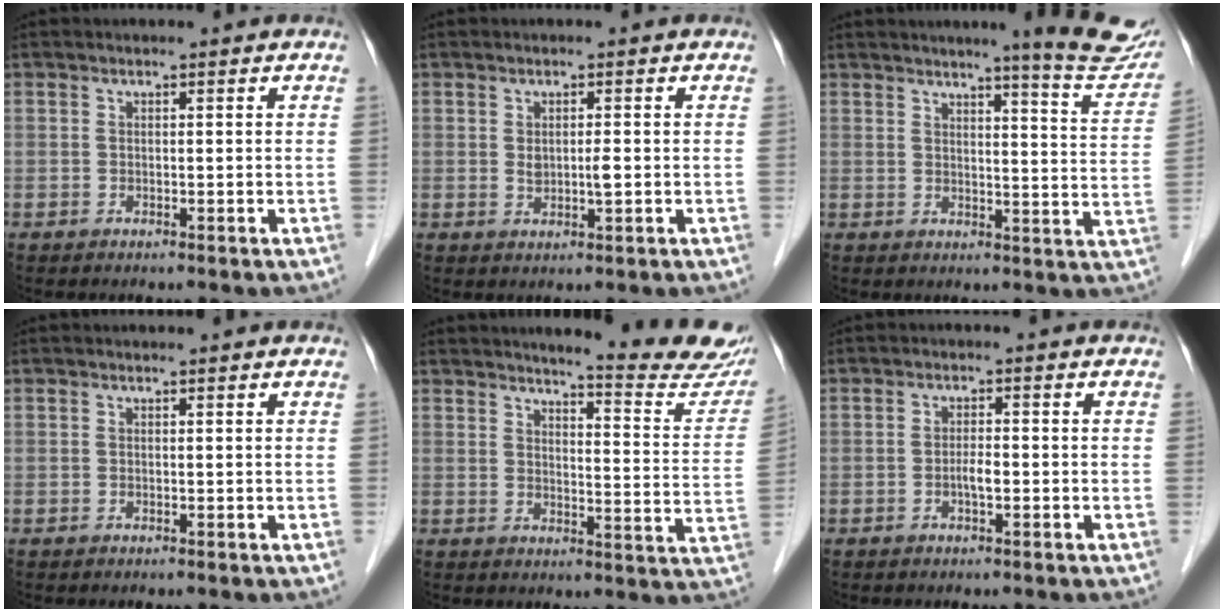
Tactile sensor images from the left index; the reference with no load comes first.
{"total": 2.1, "force": [0.0, 0.6, 2.0], "torque": [-0.036, -0.003, 0.004]}
{"total": 11.4, "force": [9.7, 0.2, 6.0], "torque": [-0.060, -0.026, 0.097]}
{"total": 0.6, "force": [0.6, 0.0, 0.1], "torque": [-0.007, 0.001, 0.003]}
{"total": 15.0, "force": [14.1, 0.1, 5.3], "torque": [-0.063, -0.082, 0.154]}
{"total": 1.8, "force": [-0.6, 0.4, 1.7], "torque": [-0.030, 0.001, -0.013]}